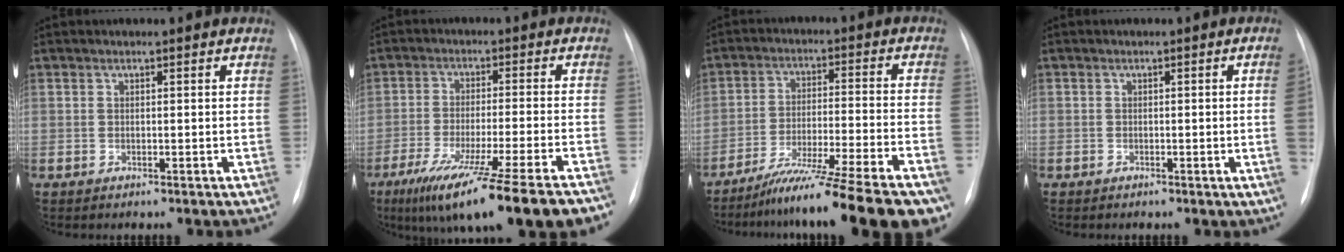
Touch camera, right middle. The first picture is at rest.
{"total": 19.8, "force": [-14.1, 0.2, 14.0], "torque": [-0.172, -0.055, -0.221]}
{"total": 20.3, "force": [-16.0, 0.2, 12.6], "torque": [-0.144, -0.020, -0.248]}
{"total": 2.1, "force": [-0.3, -0.5, 2.0], "torque": [-0.027, 0.001, -0.005]}